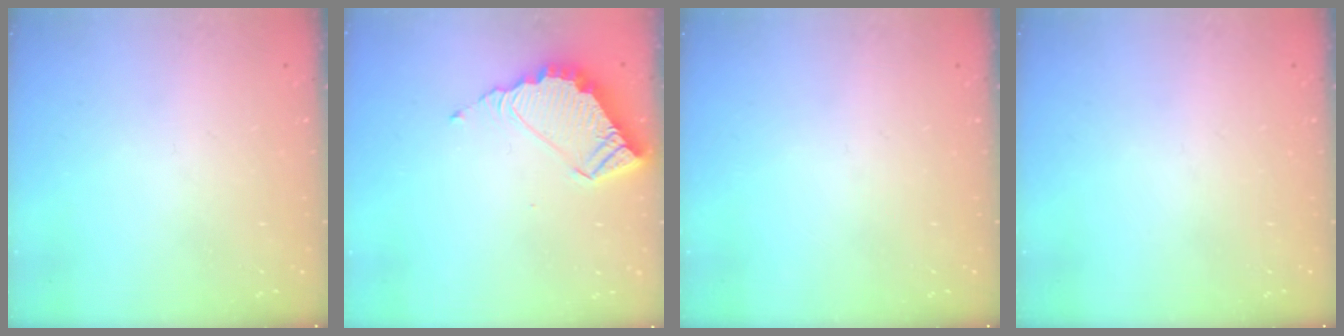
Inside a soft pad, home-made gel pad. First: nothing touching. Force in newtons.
{"total": 7.9, "press": 7.9, "slide": 0.1}
{"total": 0.0}
{"total": 0.0}